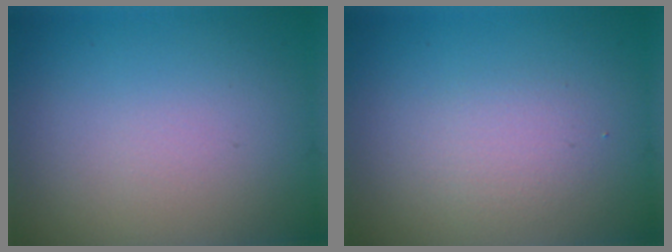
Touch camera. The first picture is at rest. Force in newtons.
{"total": 1.7, "press": 1.7, "slide": 0.1}